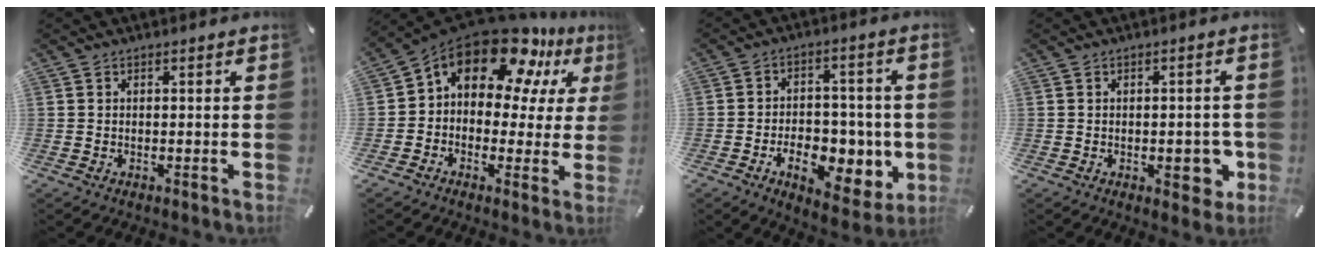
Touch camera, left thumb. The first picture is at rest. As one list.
[{"total": 16.4, "force": [10.1, 9.2, 9.1], "torque": [-0.168, -0.076, 0.171]}, {"total": 13.7, "force": [-4.3, 8.5, 9.9], "torque": [-0.135, 0.012, -0.062]}, {"total": 6.2, "force": [-1.5, 2.9, 5.2], "torque": [-0.056, 0.002, -0.022]}]